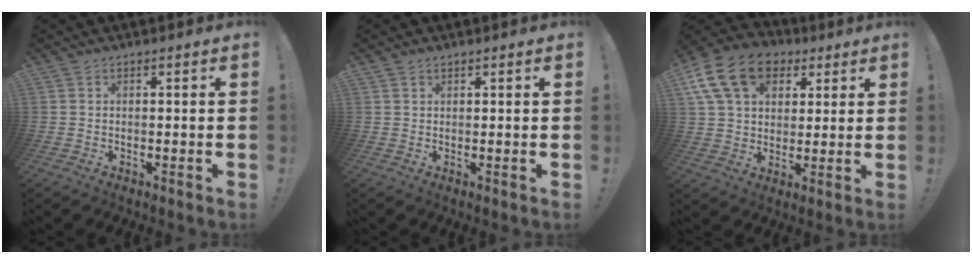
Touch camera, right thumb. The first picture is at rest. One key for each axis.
{"total": 1.1, "fx": 0.9, "fy": 0.5, "fz": 0.2, "tx": 0.000, "ty": -0.002, "tz": 0.018}
{"total": 17.9, "fx": 7.8, "fy": 12.7, "fz": 9.9, "tx": -0.169, "ty": -0.025, "tz": 0.148}